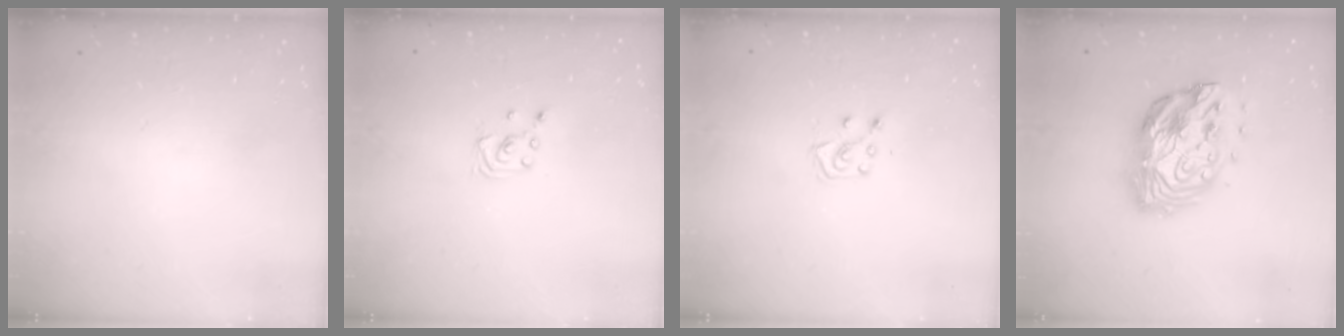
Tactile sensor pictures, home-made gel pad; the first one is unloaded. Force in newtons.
{"total": 2.3, "press": 2.3, "slide": 0.2}
{"total": 6.3, "press": 6.3, "slide": 0.3}
{"total": 15.7, "press": 15.6, "slide": 1.2}